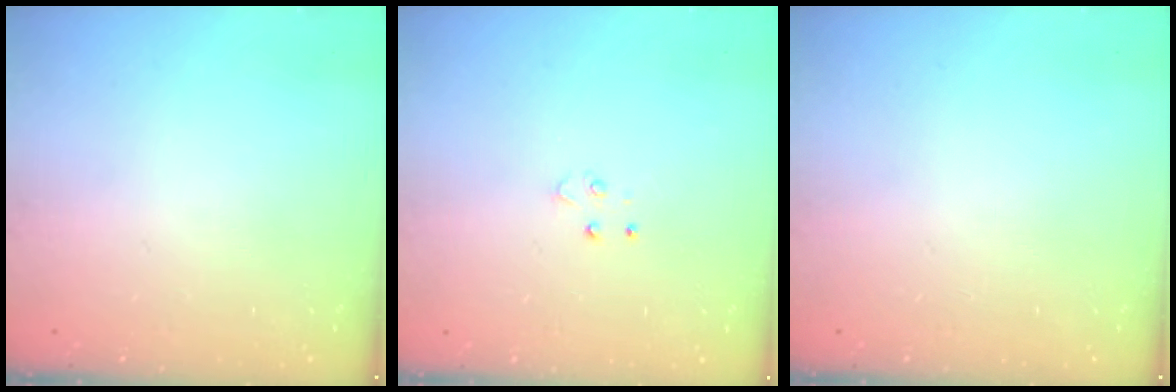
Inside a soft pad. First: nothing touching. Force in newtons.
{"total": 3.5, "press": 3.5, "slide": 0.3}
{"total": 0.0}